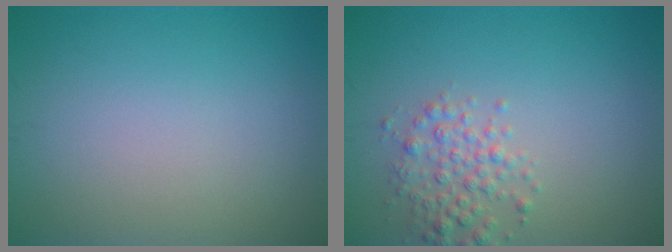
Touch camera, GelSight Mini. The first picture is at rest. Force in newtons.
{"total": 2.7, "press": 2.7, "slide": 0.1}